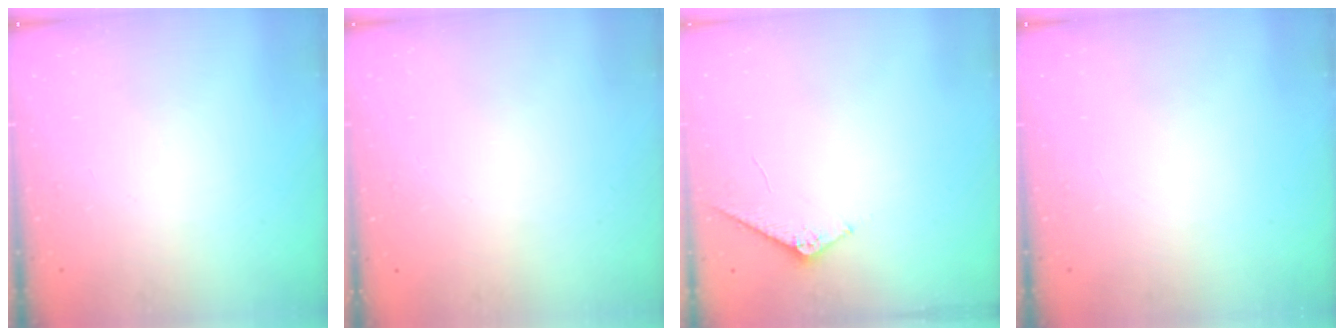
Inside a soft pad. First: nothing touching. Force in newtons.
{"total": 0.0}
{"total": 3.9, "press": 3.9, "slide": 0.5}
{"total": 0.0}